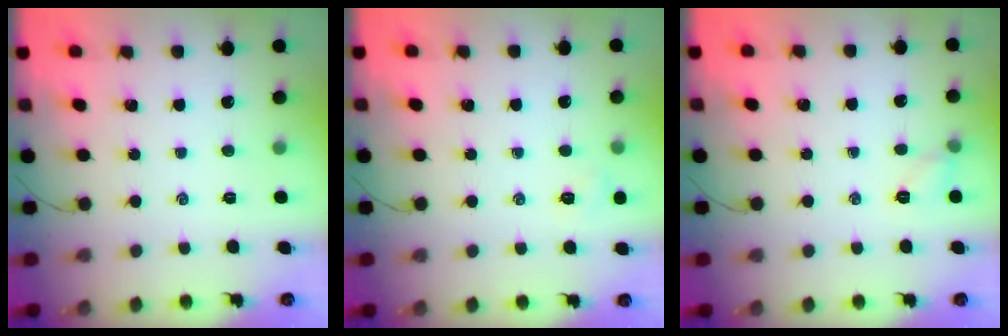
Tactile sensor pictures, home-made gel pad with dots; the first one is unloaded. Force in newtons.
{"total": 3.5, "press": 3.3, "slide": 1.0}
{"total": 5.7, "press": 5.5, "slide": 1.5}